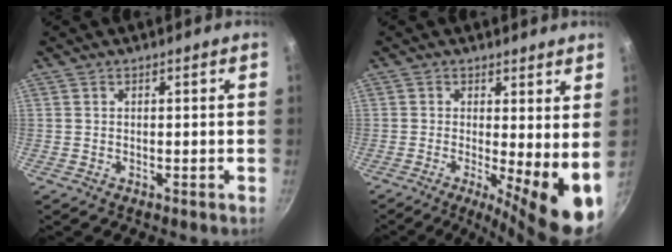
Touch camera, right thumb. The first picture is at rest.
{"total": 10.9, "force": [-0.9, 2.9, 10.4], "torque": [-0.123, -0.019, -0.011]}